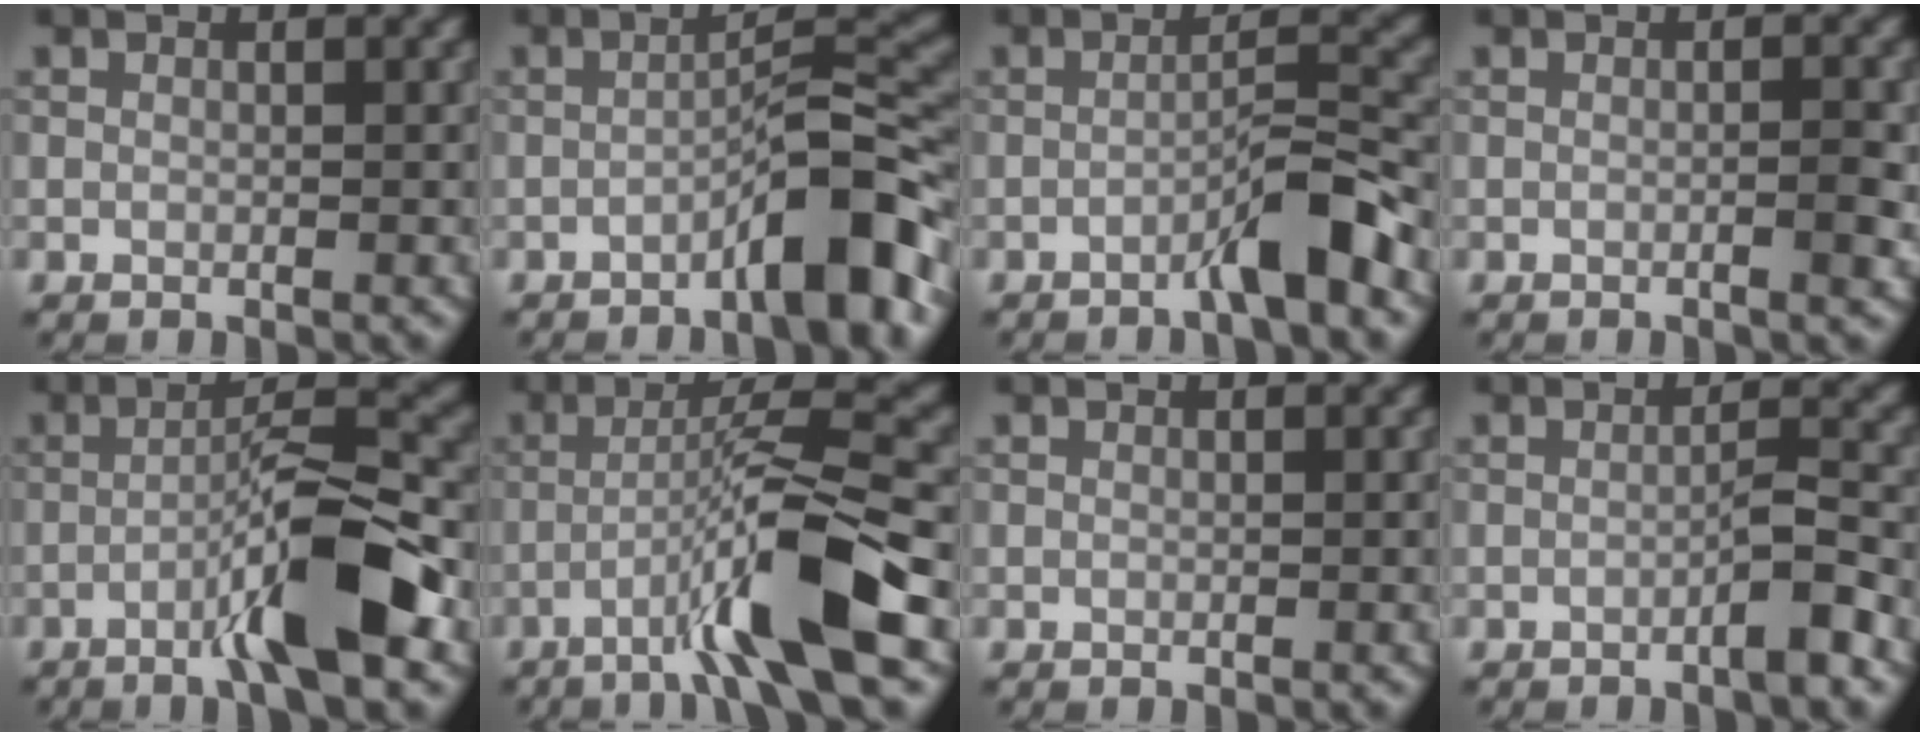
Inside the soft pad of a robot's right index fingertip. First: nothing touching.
{"total": 6.4, "force": [-3.5, 0.9, 5.4], "torque": [-0.073, 0.024, -0.063]}
{"total": 4.2, "force": [-2.4, 0.3, 3.4], "torque": [-0.053, 0.018, -0.047]}
{"total": 1.8, "force": [-0.5, 0.3, 1.7], "torque": [-0.023, 0.001, -0.011]}
{"total": 8.3, "force": [-3.3, 1.0, 7.5], "torque": [-0.121, 0.018, -0.064]}
{"total": 8.8, "force": [-4.1, 0.5, 7.8], "torque": [-0.130, 0.020, -0.079]}
{"total": 0.0}
{"total": 2.6, "force": [-1.3, 0.1, 2.3], "torque": [-0.032, 0.013, -0.027]}